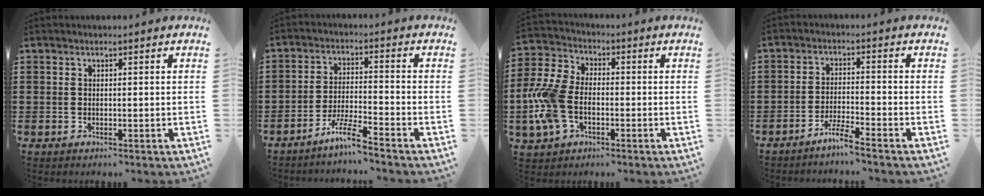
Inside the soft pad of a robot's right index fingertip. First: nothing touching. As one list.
[{"total": 5.7, "force": [-4.8, -0.3, 3.0], "torque": [-0.072, -0.011, -0.095]}, {"total": 8.7, "force": [-2.1, 5.6, 6.3], "torque": [-0.172, 0.000, -0.046]}, {"total": 3.7, "force": [-3.4, -0.5, 1.5], "torque": [-0.034, -0.003, -0.067]}]